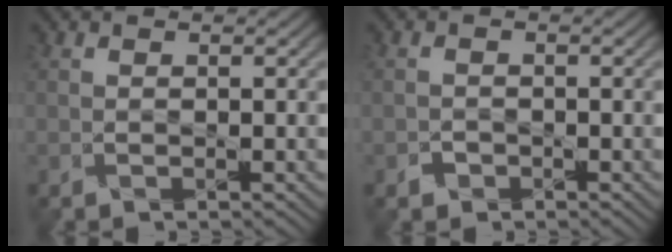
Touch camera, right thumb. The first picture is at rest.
{"total": 1.3, "force": [-1.0, 0.8, -0.1], "torque": [0.001, -0.003, -0.023]}